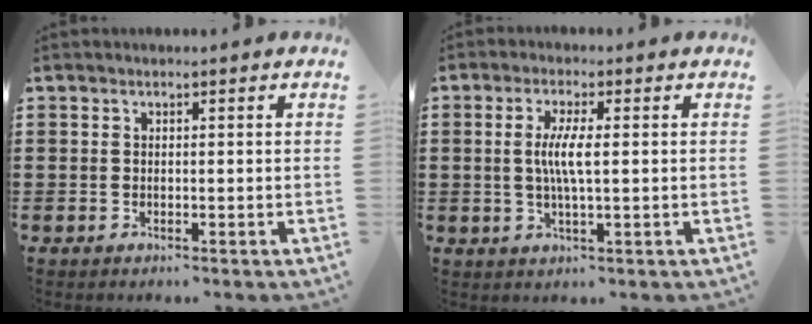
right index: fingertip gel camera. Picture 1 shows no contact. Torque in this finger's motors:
{"motor_torque": [1.23, 0.78, 0.43, 0.13]}